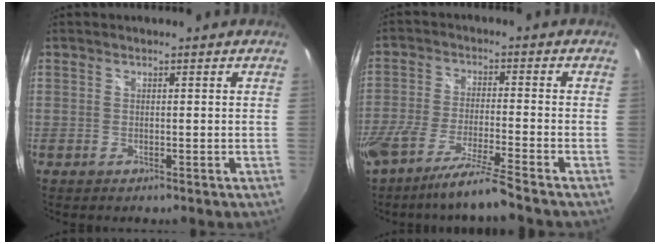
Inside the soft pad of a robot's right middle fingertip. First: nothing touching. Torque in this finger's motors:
{"motor_torque": [1.07, -1.07, 0.49, 0.16]}